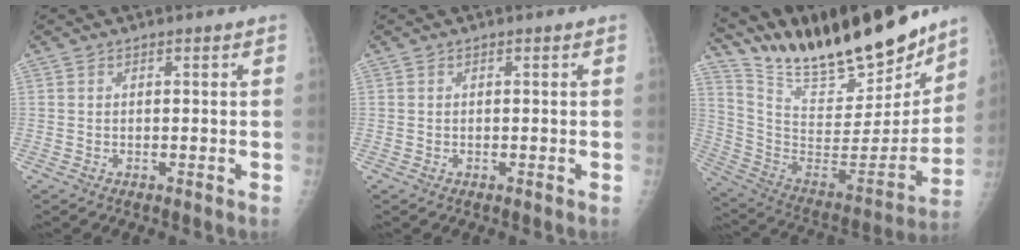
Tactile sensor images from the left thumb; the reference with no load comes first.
{"total": 0.0}
{"total": 29.0, "force": [24.3, 6.8, 14.3], "torque": [-0.210, -0.107, 0.392]}